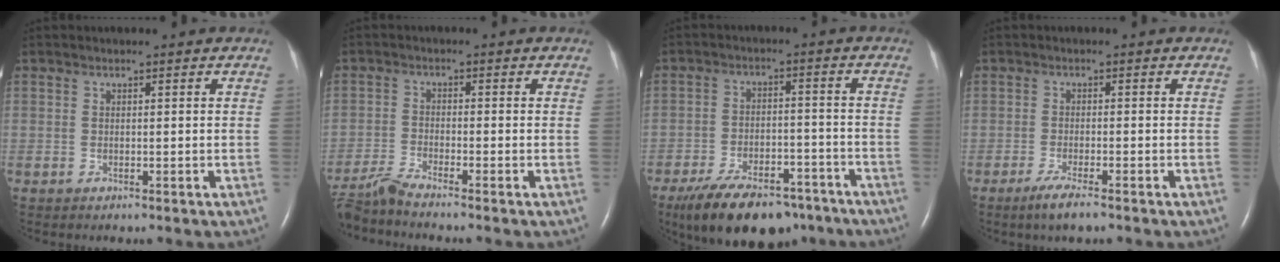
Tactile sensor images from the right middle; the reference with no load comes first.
{"total": 4.8, "force": [-4.5, -1.3, 1.3], "torque": [-0.035, -0.019, -0.089]}
{"total": 15.5, "force": [-11.7, 6.3, 7.9], "torque": [-0.137, 0.001, -0.183]}
{"total": 3.7, "force": [-2.6, 0.1, 2.7], "torque": [-0.057, -0.010, -0.048]}